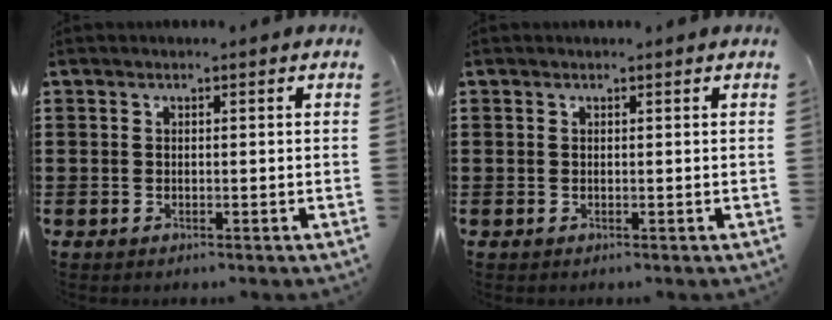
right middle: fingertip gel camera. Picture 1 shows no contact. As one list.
[{"total": 0.0}]